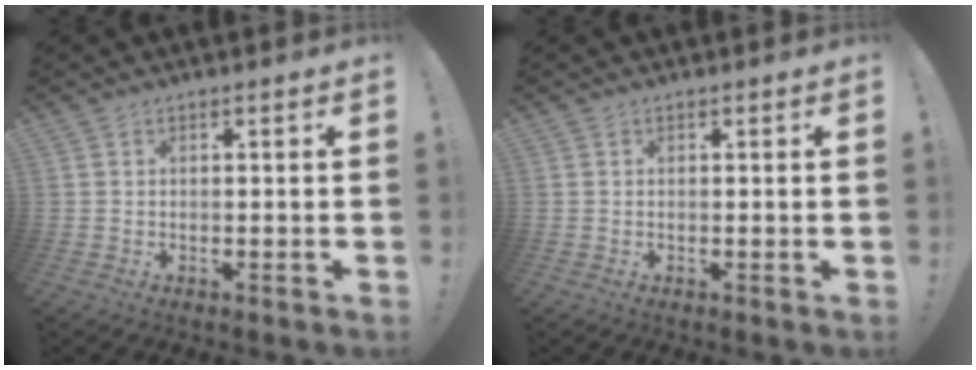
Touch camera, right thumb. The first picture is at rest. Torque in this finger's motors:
{"motor_torque": [-0.13, -0.18, -0.13, 0.13, -0.06]}